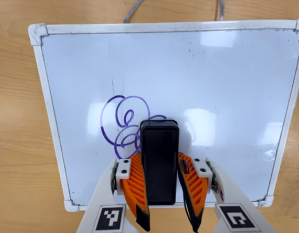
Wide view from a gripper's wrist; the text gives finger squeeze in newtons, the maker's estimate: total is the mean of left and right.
{"total": 9.4, "left": 8.6, "right": 10.2}